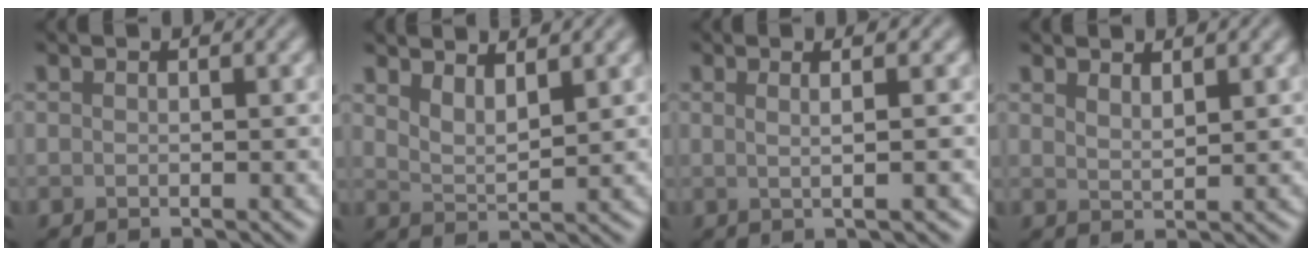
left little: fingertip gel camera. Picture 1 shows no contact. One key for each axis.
{"total": 2.8, "fx": 2.1, "fy": 0.7, "fz": 1.6, "tx": -0.028, "ty": -0.008, "tz": 0.041}
{"total": 3.8, "fx": 1.2, "fy": 1.3, "fz": 3.3, "tx": -0.035, "ty": 0.012, "tz": -0.010}
{"total": 1.7, "fx": 1.4, "fy": 0.3, "fz": 0.8, "tx": -0.014, "ty": -0.002, "tz": 0.025}